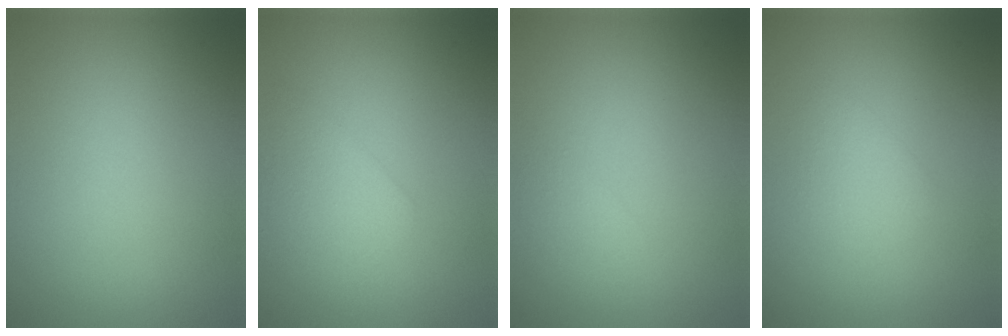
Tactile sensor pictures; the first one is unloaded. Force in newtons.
{"total": 2.4, "press": 2.4, "slide": 0.2}
{"total": 1.2, "press": 1.2, "slide": 0.0}
{"total": 1.6, "press": 1.6, "slide": 0.0}